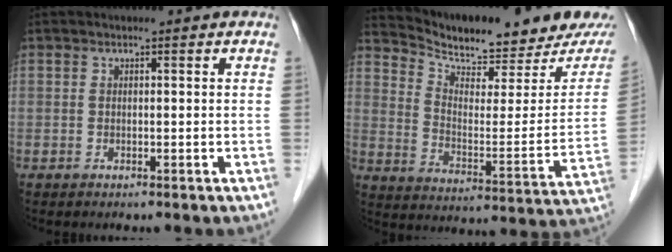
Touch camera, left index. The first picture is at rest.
{"total": 19.0, "force": [17.5, 2.7, 7.1], "torque": [-0.121, -0.051, 0.244]}